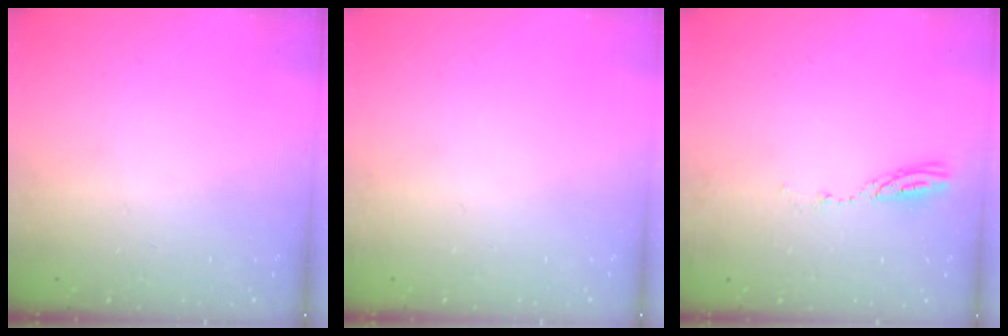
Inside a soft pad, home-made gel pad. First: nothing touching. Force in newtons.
{"total": 2.8, "press": 2.2, "slide": 1.7}
{"total": 3.5, "press": 3.5, "slide": 0.3}